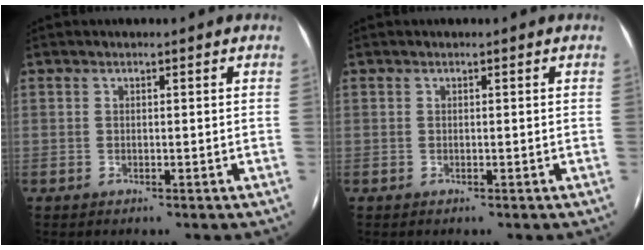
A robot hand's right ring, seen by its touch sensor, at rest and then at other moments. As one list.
[{"total": 0.0}]